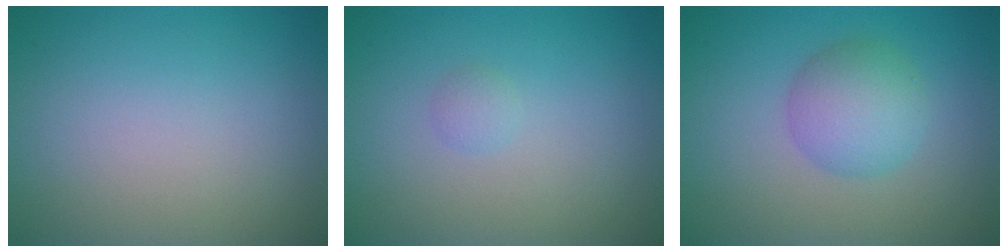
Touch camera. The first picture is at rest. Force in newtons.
{"total": 0.8, "press": 0.8, "slide": 0.1}
{"total": 4.0, "press": 4.0, "slide": 0.0}